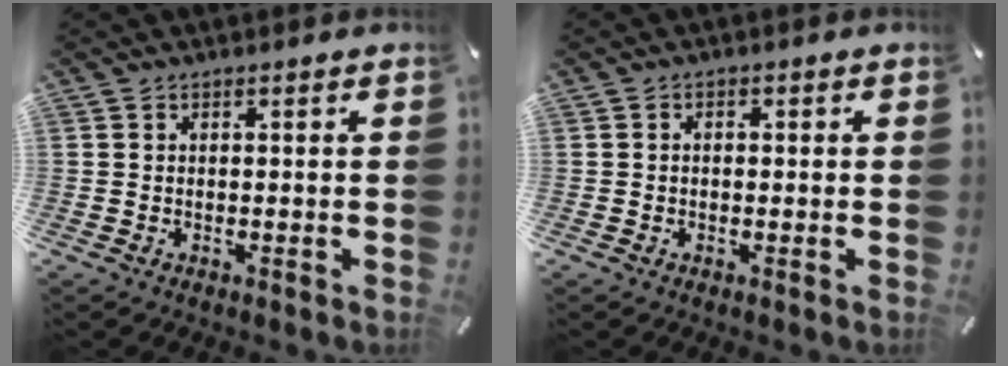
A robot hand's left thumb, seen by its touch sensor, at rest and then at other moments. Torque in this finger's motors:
{"motor_torque": [-0.06, -0.27, 0.00, 0.06, 0.00]}